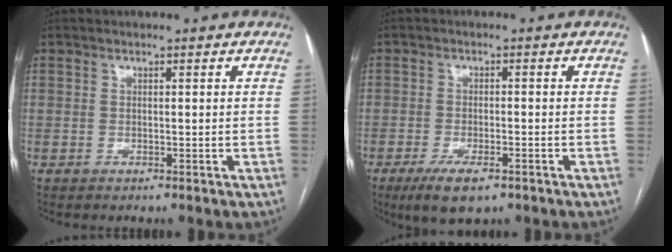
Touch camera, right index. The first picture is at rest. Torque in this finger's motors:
{"motor_torque": [0.05, -0.08, -0.12, -0.04]}